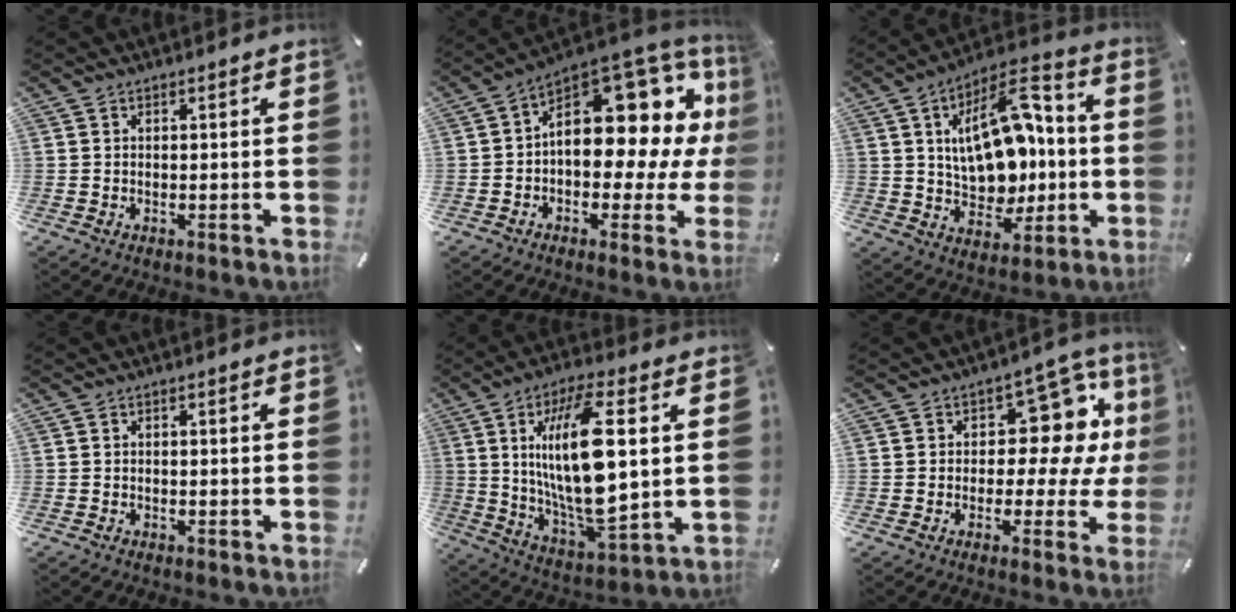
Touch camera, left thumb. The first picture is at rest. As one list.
[{"total": 17.4, "force": [5.6, 10.4, 12.8], "torque": [-0.148, -0.064, 0.093]}, {"total": 20.1, "force": [2.5, 13.4, 14.8], "torque": [-0.229, -0.009, 0.047]}, {"total": 0.5, "force": [-0.4, 0.2, 0.2], "torque": [-0.004, 0.000, -0.009]}, {"total": 20.8, "force": [4.0, 7.3, 19.1], "torque": [-0.390, -0.025, 0.050]}, {"total": 13.7, "force": [3.6, 8.7, 9.9], "torque": [-0.131, -0.028, 0.063]}]